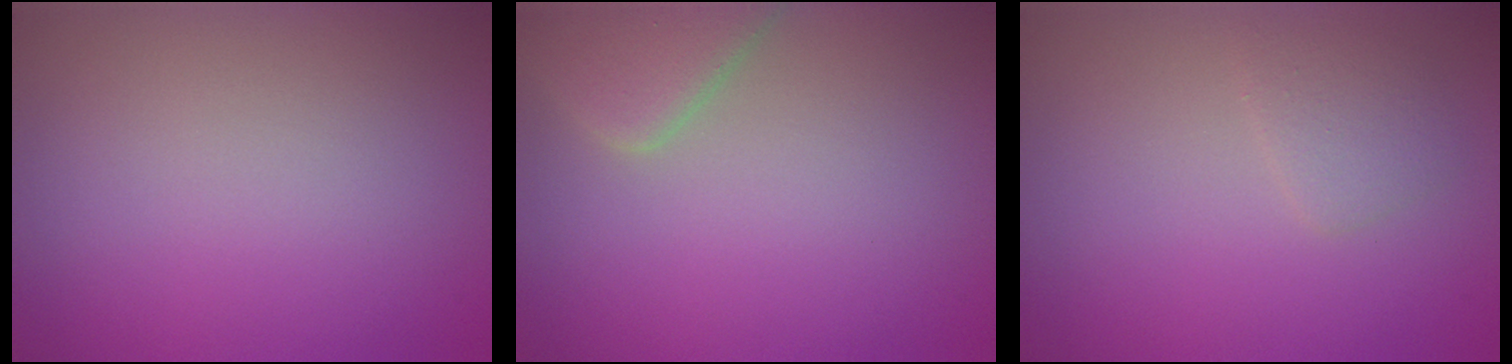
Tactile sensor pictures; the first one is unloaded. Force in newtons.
{"total": 3.4, "press": 3.3, "slide": 0.4}
{"total": 1.5, "press": 1.5, "slide": 0.1}